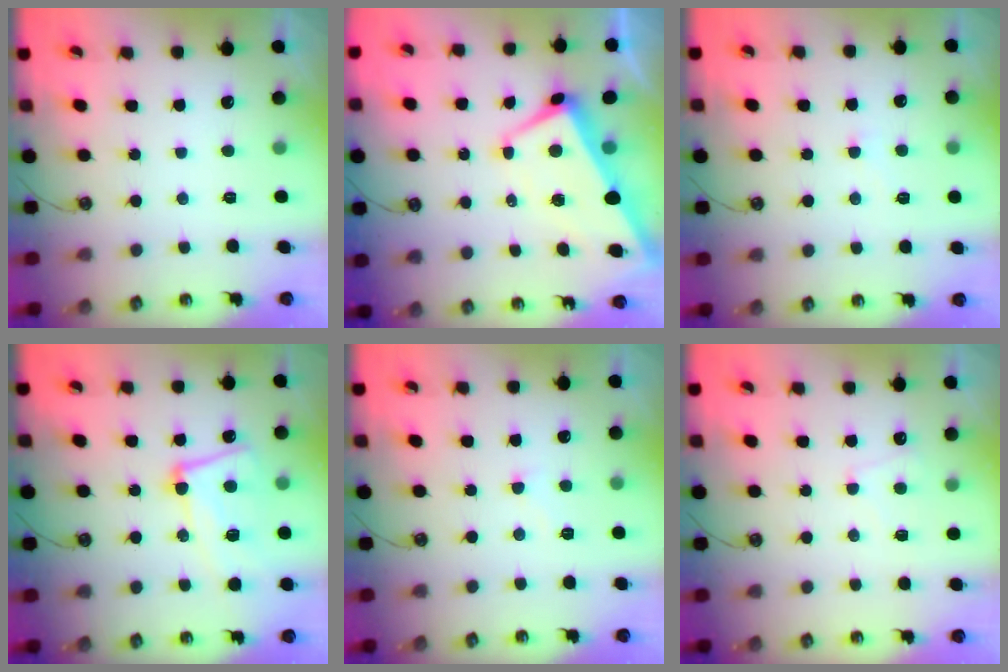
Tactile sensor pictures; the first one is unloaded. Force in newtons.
{"total": 1.0, "press": 0.2, "slide": 1.0}
{"total": 3.2, "press": 3.1, "slide": 0.6}
{"total": 12.6, "press": 12.5, "slide": 1.7}
{"total": 4.9, "press": 4.9, "slide": 0.4}
{"total": 1.3, "press": 1.2, "slide": 0.6}